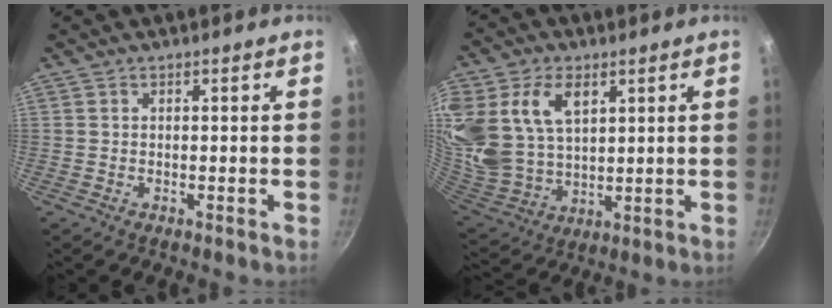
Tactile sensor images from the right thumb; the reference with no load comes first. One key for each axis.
{"total": 21.7, "fx": 8.2, "fy": 14.5, "fz": 14.0, "tx": -0.307, "ty": -0.010, "tz": 0.170}